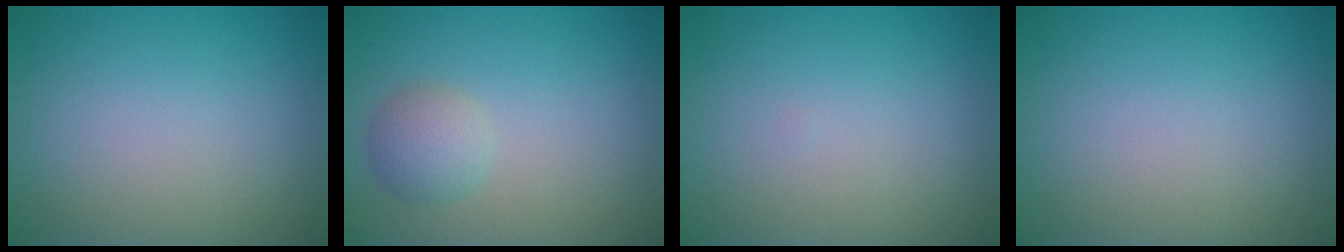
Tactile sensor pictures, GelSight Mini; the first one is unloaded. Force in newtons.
{"total": 2.4, "press": 2.4, "slide": 0.0}
{"total": 0.0}
{"total": 0.0}